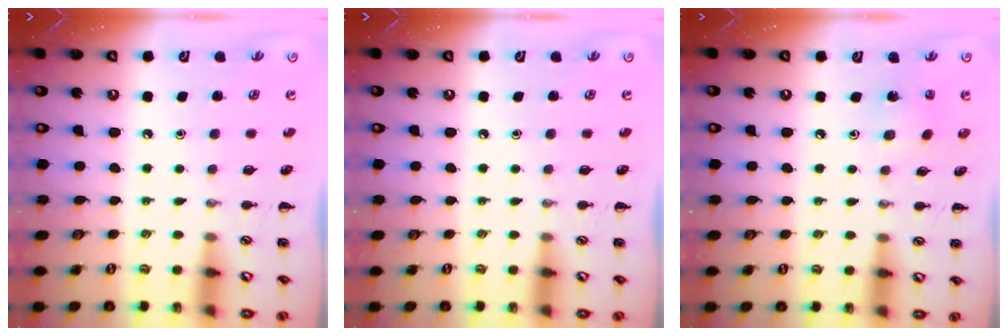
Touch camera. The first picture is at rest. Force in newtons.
{"total": 0.0}
{"total": 3.4, "press": 3.3, "slide": 1.1}